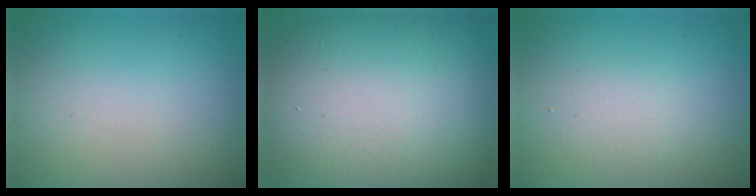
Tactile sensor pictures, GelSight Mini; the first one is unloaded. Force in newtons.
{"total": 13.9, "press": 13.9, "slide": 1.0}
{"total": 1.6, "press": 1.6, "slide": 0.1}